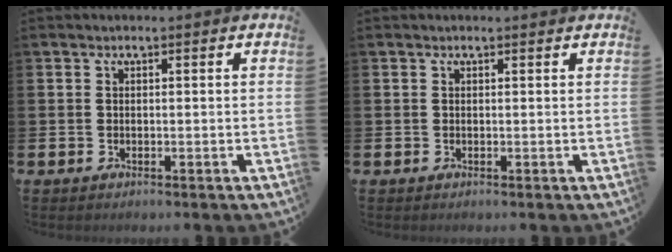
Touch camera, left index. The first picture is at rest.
{"total": 0.0}